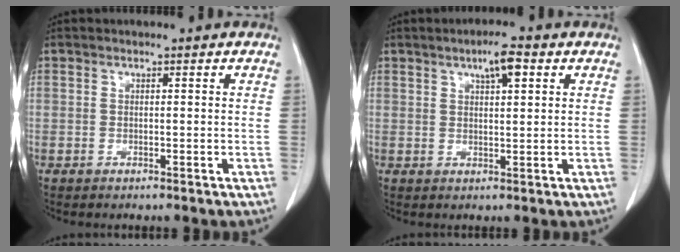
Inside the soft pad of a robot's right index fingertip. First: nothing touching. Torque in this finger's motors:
{"motor_torque": [0.06, 0.15, 0.04, 0.04]}